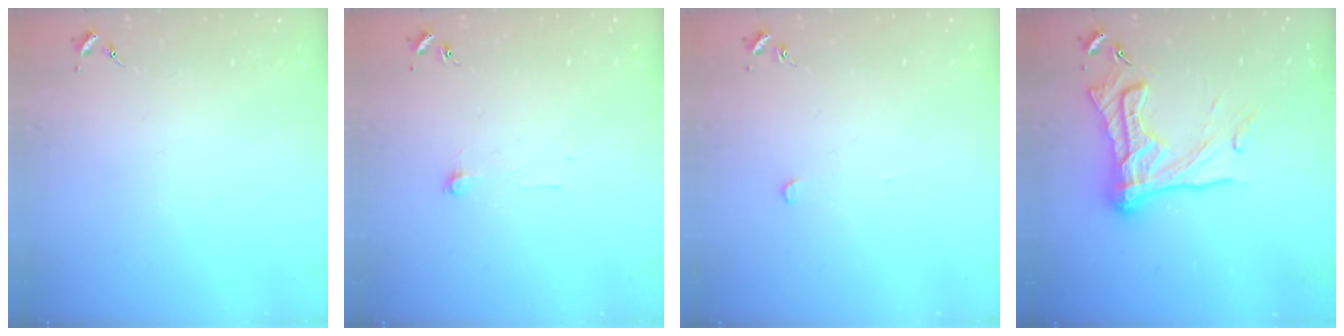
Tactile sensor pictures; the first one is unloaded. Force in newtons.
{"total": 3.9, "press": 3.9, "slide": 0.3}
{"total": 2.8, "press": 2.8, "slide": 0.1}
{"total": 21.0, "press": 20.9, "slide": 1.9}